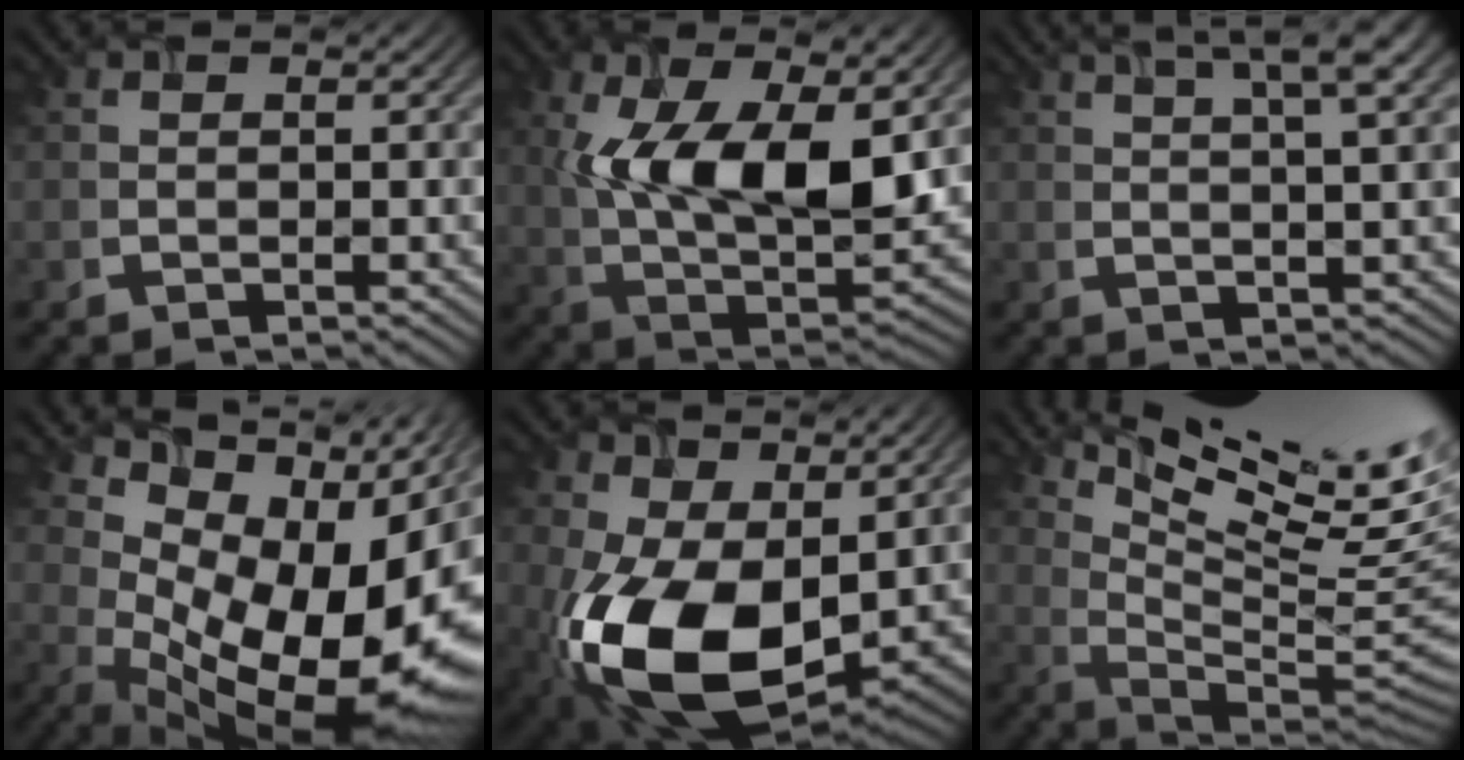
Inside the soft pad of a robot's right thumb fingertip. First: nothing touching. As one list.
[{"total": 14.2, "force": [2.1, 7.0, 12.2], "torque": [-0.212, -0.011, 0.037]}, {"total": 7.8, "force": [4.1, 1.5, 6.5], "torque": [-0.094, 0.017, 0.055]}, {"total": 17.4, "force": [-0.1, 10.2, 14.1], "torque": [-0.195, -0.034, 0.028]}, {"total": 14.9, "force": [-1.7, 9.6, 11.3], "torque": [-0.241, -0.033, -0.031]}, {"total": 15.9, "force": [8.6, 4.0, 12.7], "torque": [-0.192, 0.001, 0.128]}]